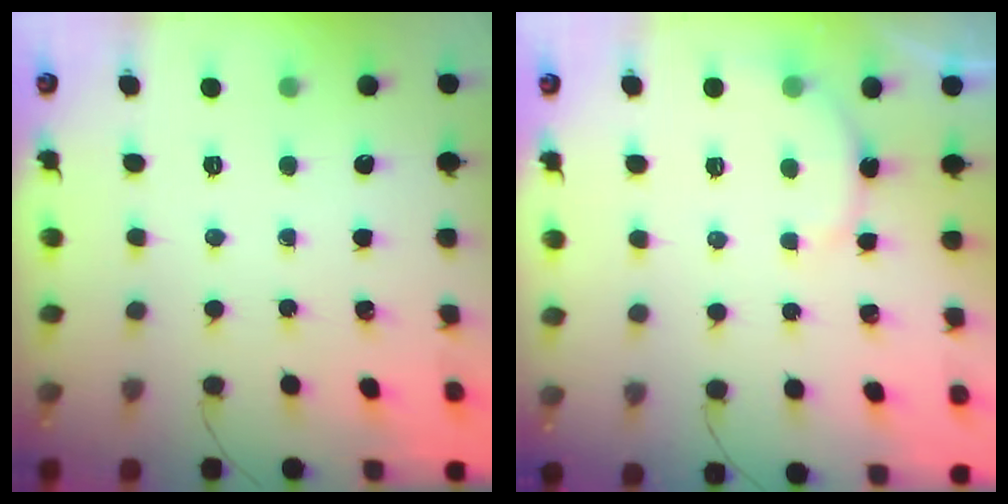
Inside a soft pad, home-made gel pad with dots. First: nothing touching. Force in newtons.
{"total": 5.2, "press": 5.1, "slide": 0.9}